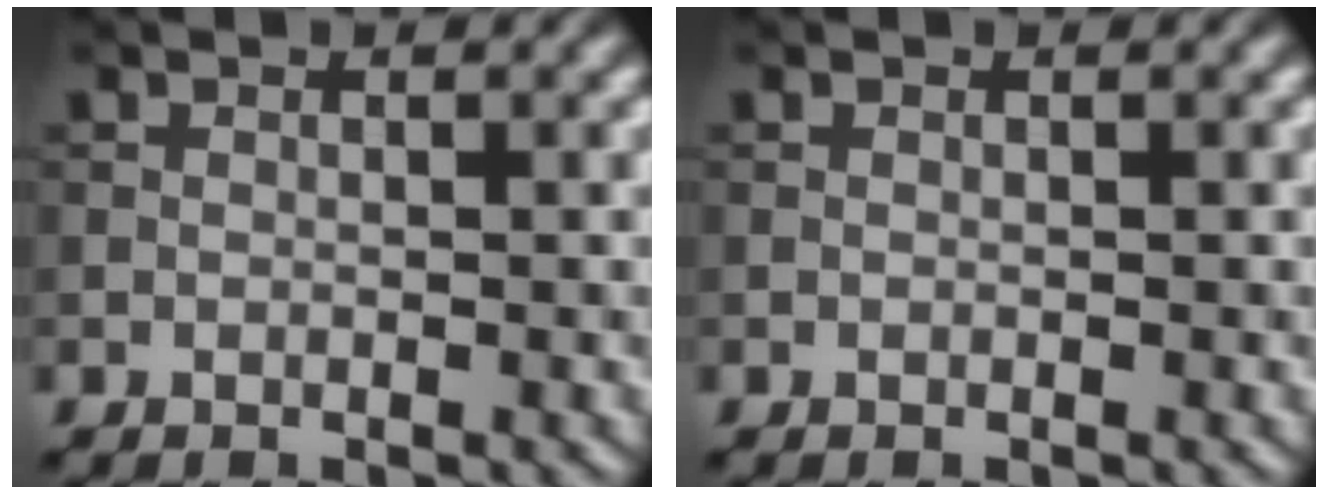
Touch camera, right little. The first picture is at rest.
{"total": 0.0}